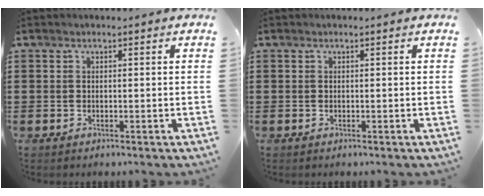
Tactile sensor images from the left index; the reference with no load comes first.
{"total": 0.0}